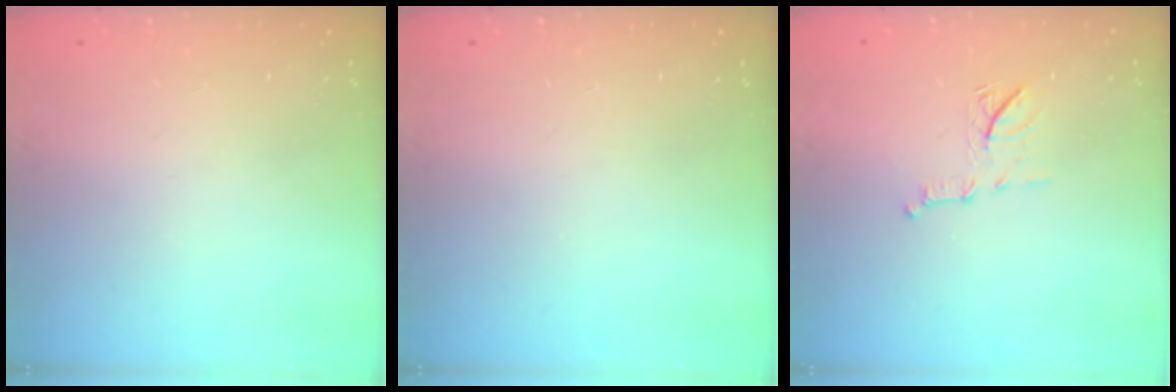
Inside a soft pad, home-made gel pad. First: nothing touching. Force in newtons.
{"total": 0.0}
{"total": 8.6, "press": 8.5, "slide": 1.1}